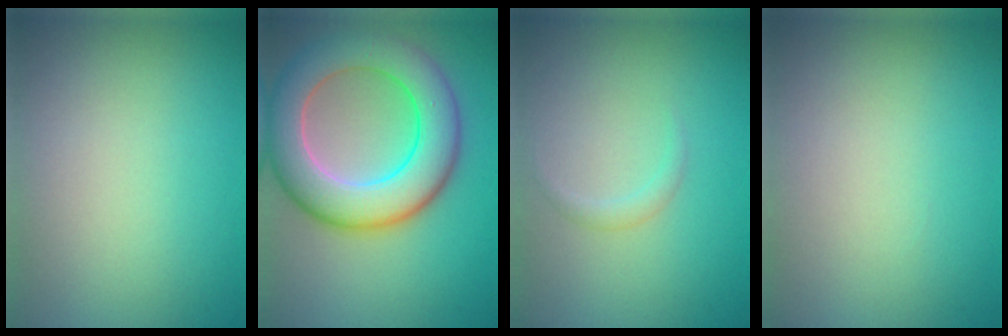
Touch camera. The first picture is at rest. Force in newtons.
{"total": 9.4, "press": 9.3, "slide": 0.6}
{"total": 0.9, "press": 0.9, "slide": 0.0}
{"total": 0.0}